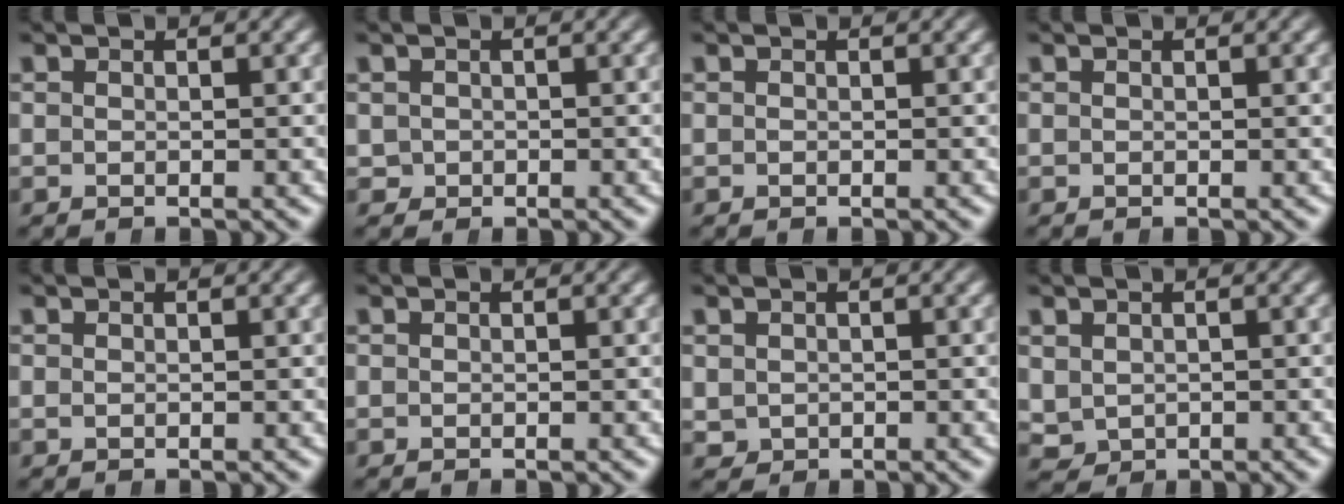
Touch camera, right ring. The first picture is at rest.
{"total": 1.4, "force": [0.0, 1.4, -0.2], "torque": [-0.009, -0.006, 0.002]}
{"total": 0.0}
{"total": 0.0}
{"total": 0.0}
{"total": 0.0}
{"total": 1.7, "force": [0.2, 1.6, 0.3], "torque": [-0.025, -0.016, 0.013]}
{"total": 2.5, "force": [0.2, 2.3, 0.8], "torque": [-0.039, -0.024, 0.020]}